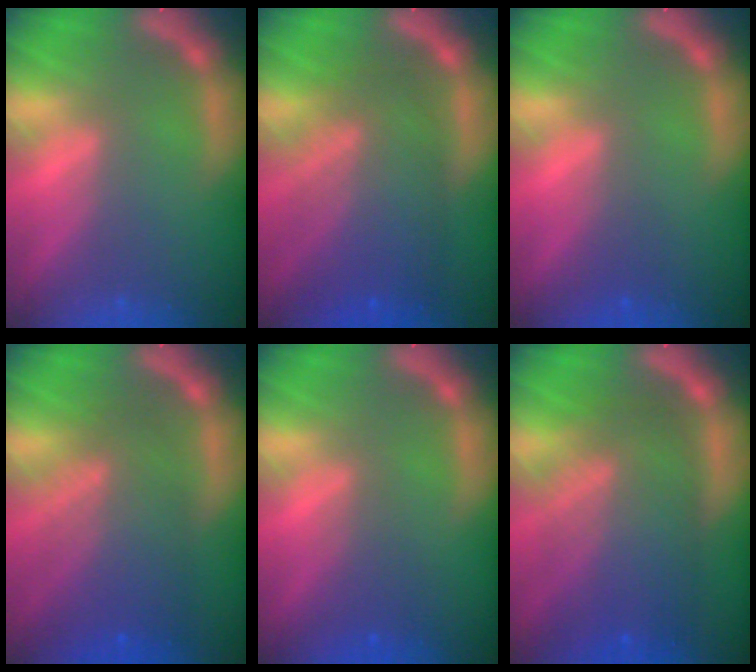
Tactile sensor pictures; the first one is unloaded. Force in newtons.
{"total": 8.6}
{"total": 1.0}
{"total": 7.5}
{"total": 1.9}
{"total": 9.5}